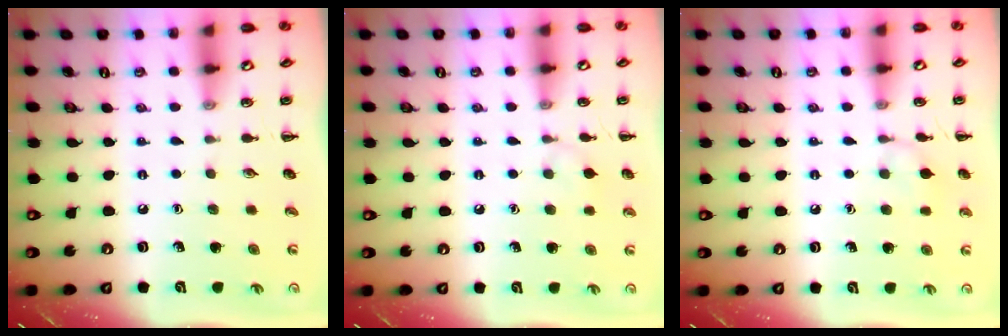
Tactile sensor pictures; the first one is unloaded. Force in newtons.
{"total": 5.6, "press": 5.3, "slide": 1.6}
{"total": 6.9, "press": 6.6, "slide": 2.0}